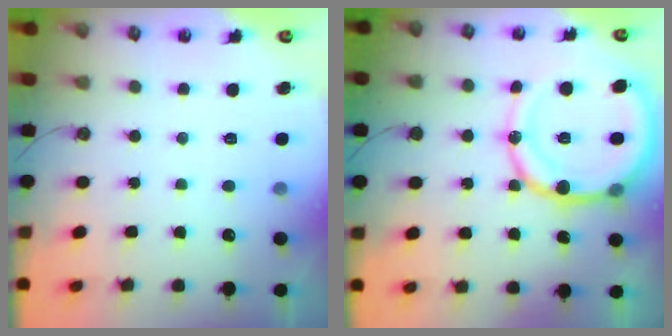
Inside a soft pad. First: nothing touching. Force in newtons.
{"total": 20.6, "press": 20.2, "slide": 3.9}